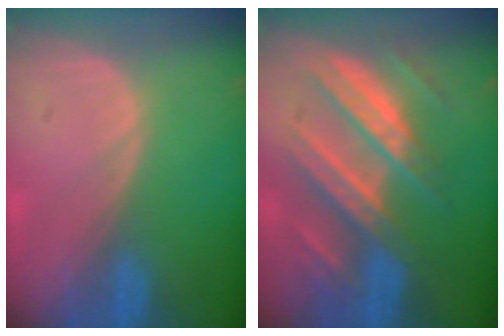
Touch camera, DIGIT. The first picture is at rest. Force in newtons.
{"total": 9.9, "press": 9.8, "slide": 0.9}